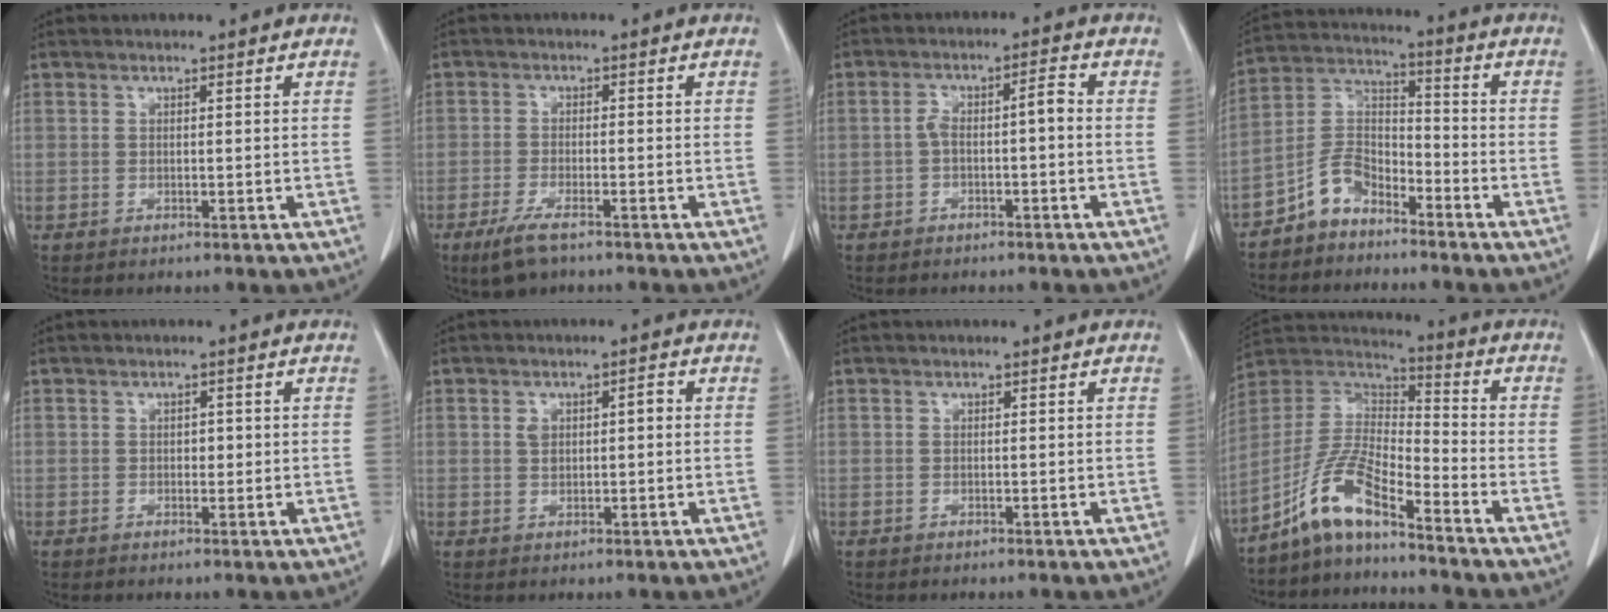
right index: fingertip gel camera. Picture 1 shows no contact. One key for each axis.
{"total": 4.9, "fx": -3.3, "fy": 1.2, "fz": 3.3, "tx": -0.073, "ty": -0.009, "tz": -0.056}
{"total": 4.2, "fx": -0.8, "fy": 1.1, "fz": 4.0, "tx": -0.075, "ty": 0.026, "tz": -0.010}
{"total": 7.2, "fx": -5.5, "fy": 3.8, "fz": 2.7, "tx": -0.055, "ty": 0.022, "tz": -0.110}
{"total": 1.1, "fx": 0.0, "fy": 0.8, "fz": 0.8, "tx": -0.008, "ty": 0.003, "tz": -0.001}
{"total": 3.1, "fx": 0.5, "fy": 1.5, "fz": 2.6, "tx": -0.048, "ty": 0.016, "tz": 0.012}
{"total": 0.0}
{"total": 9.8, "fx": -7.2, "fy": 1.7, "fz": 6.4, "tx": -0.147, "ty": 0.016, "tz": -0.140}